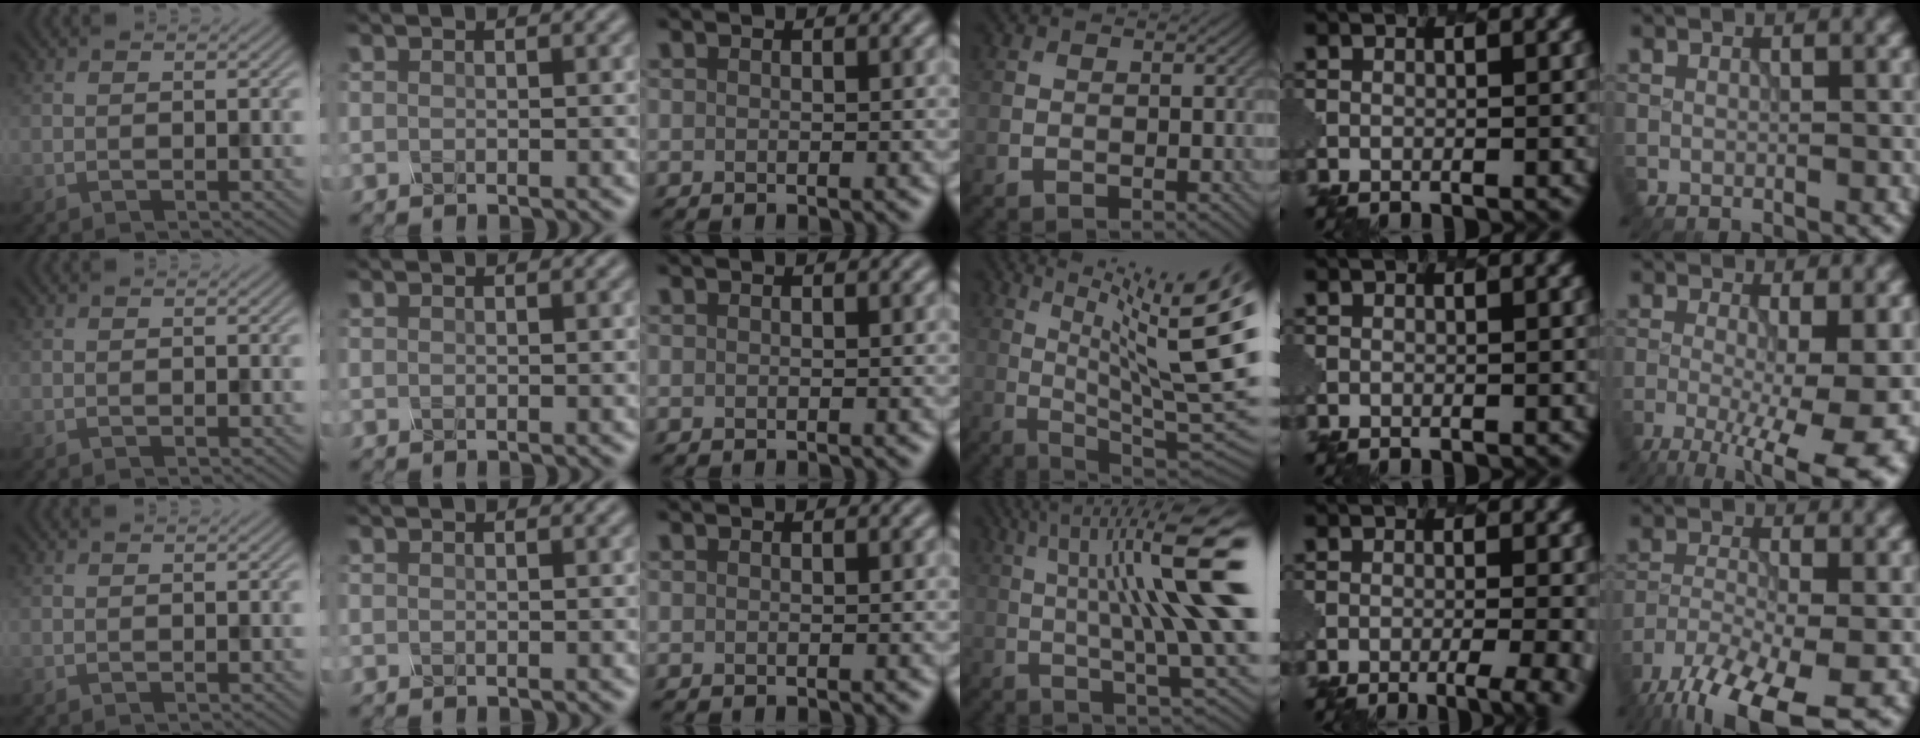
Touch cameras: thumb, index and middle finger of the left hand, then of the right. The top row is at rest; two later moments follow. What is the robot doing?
{"motion": "pour", "object": "mug"}